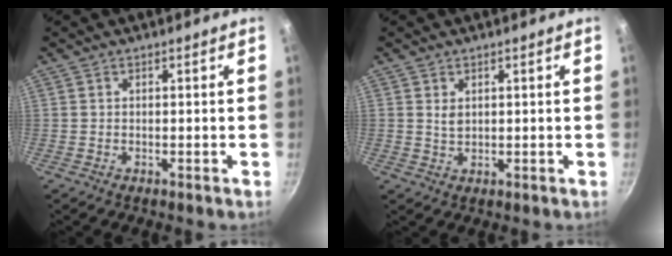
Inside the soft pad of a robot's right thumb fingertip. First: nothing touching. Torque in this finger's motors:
{"motor_torque": [-0.32, -0.21, 0.41, -0.05, -0.05]}